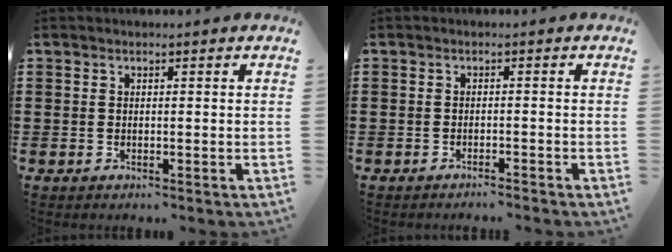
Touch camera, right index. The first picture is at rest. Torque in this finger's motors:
{"motor_torque": [0.15, -0.15, 0.08, 0.00]}